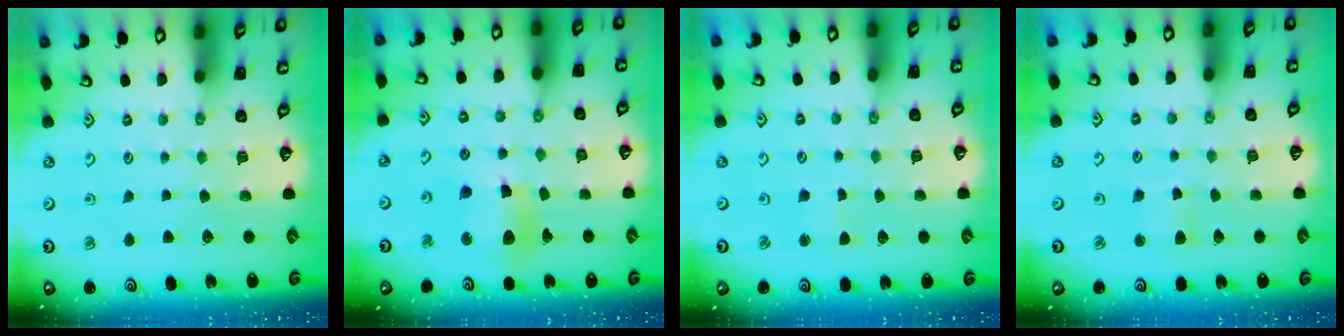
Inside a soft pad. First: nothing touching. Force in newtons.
{"total": 11.3, "press": 11.2, "slide": 1.4}
{"total": 1.8, "press": 1.8, "slide": 0.2}
{"total": 2.8, "press": 2.8, "slide": 0.5}